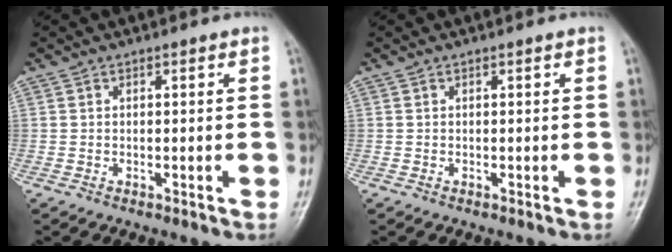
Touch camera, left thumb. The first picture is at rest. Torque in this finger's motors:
{"motor_torque": [0.02, 0.02, -0.03, -0.07, 0.00]}